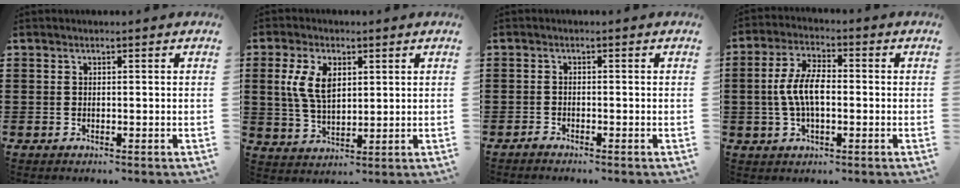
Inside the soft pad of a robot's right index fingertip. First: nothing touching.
{"total": 6.9, "force": [1.8, 3.9, 5.4], "torque": [-0.124, 0.011, 0.030]}
{"total": 0.9, "force": [-0.9, 0.0, 0.0], "torque": [-0.003, -0.001, -0.018]}
{"total": 7.1, "force": [-0.5, 3.2, 6.3], "torque": [-0.141, 0.000, -0.017]}